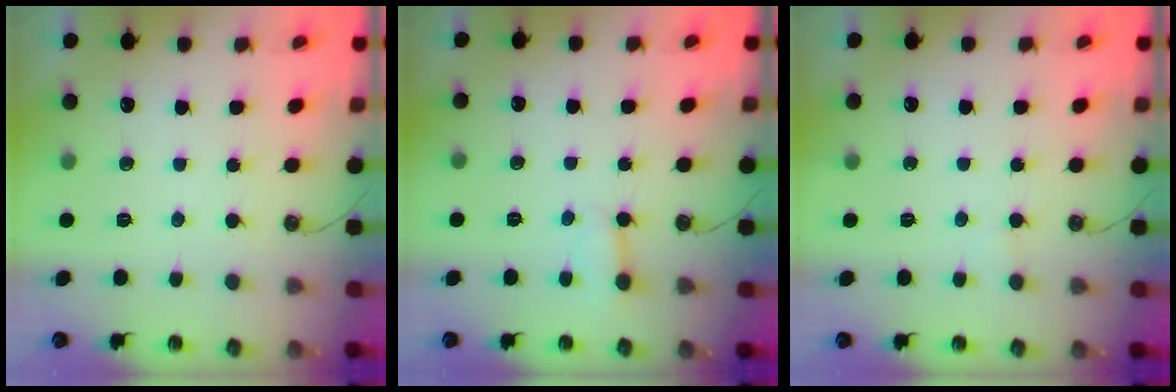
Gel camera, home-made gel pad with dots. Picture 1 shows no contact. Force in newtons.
{"total": 2.7, "press": 2.7, "slide": 0.3}
{"total": 3.7, "press": 3.7, "slide": 0.3}